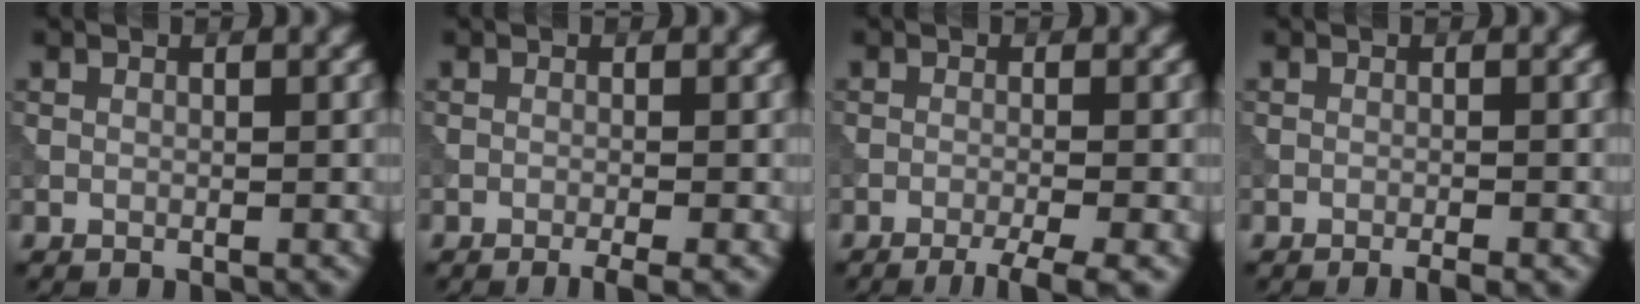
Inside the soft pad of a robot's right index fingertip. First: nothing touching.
{"total": 2.0, "force": [-1.2, 0.3, 1.6], "torque": [-0.020, -0.002, -0.023]}
{"total": 3.9, "force": [-2.5, 0.6, 2.9], "torque": [-0.038, 0.002, -0.048]}
{"total": 1.4, "force": [-0.9, 0.2, 1.1], "torque": [-0.011, -0.001, -0.015]}